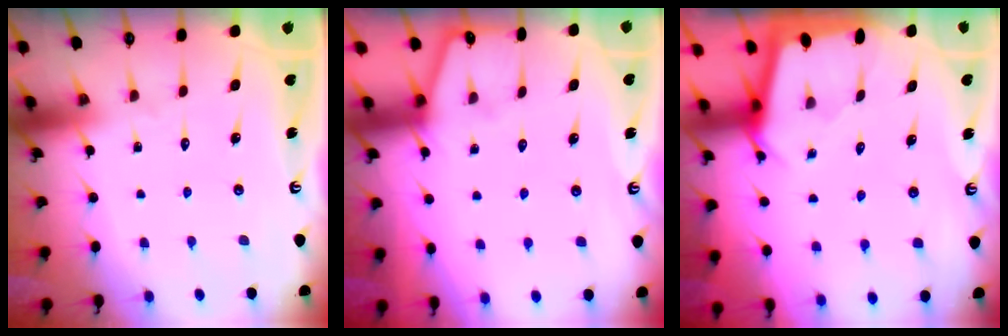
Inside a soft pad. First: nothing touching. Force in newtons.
{"total": 1.8, "press": 1.8, "slide": 0.3}
{"total": 2.3, "press": 2.3, "slide": 0.3}